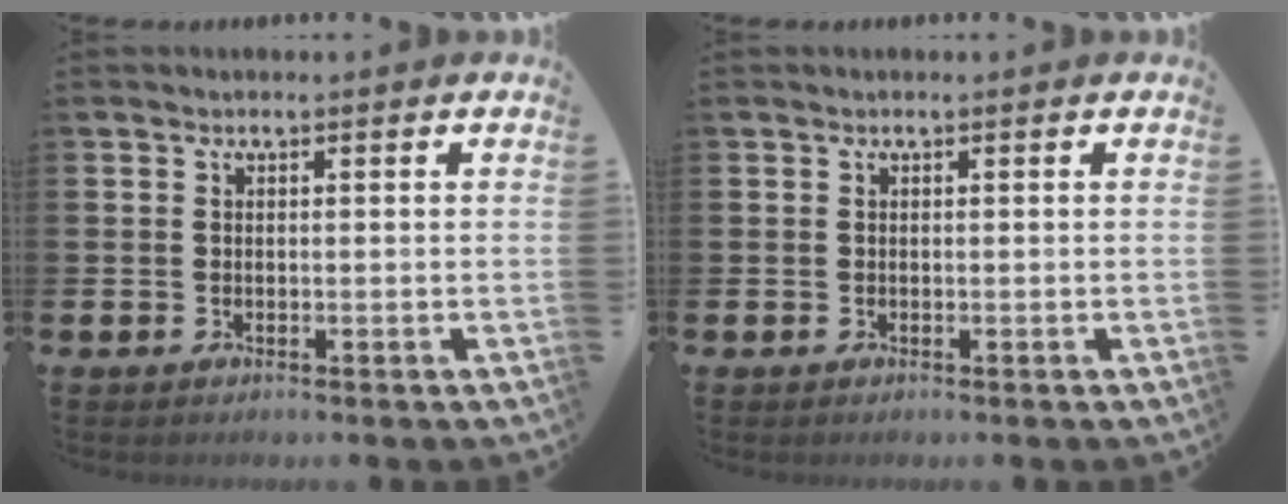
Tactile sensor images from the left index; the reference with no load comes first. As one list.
[{"total": 0.0}]